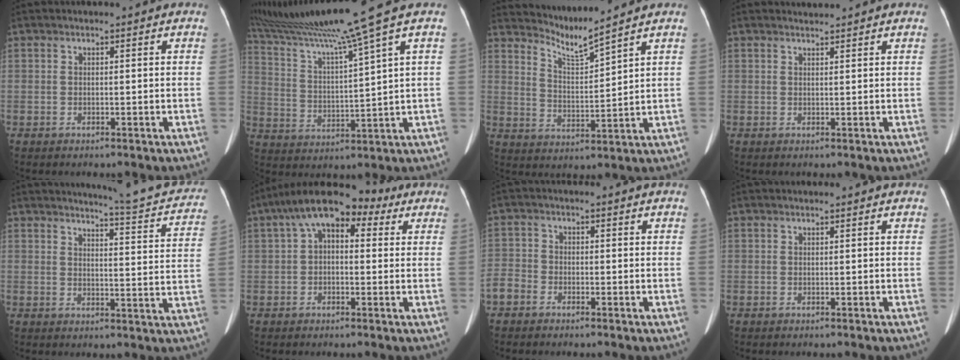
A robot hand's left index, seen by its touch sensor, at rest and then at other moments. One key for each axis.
{"total": 14.0, "fx": 11.0, "fy": -4.0, "fz": 7.6, "tx": -0.135, "ty": -0.023, "tz": 0.194}
{"total": 5.7, "fx": 5.2, "fy": -2.1, "fz": 0.7, "tx": -0.024, "ty": -0.024, "tz": 0.108}
{"total": 1.0, "fx": 0.9, "fy": -0.3, "fz": -0.3, "tx": -0.005, "ty": 0.001, "tz": 0.019}
{"total": 12.3, "fx": 11.7, "fy": 0.7, "fz": 3.9, "tx": -0.040, "ty": -0.038, "tz": 0.123}
{"total": 10.7, "fx": 4.7, "fy": 5.3, "fz": 8.0, "tx": -0.129, "ty": 0.067, "tz": 0.072}
{"total": 5.4, "fx": -3.3, "fy": 4.1, "fz": 1.6, "tx": -0.046, "ty": 0.013, "tz": -0.066}
{"total": 0.0}